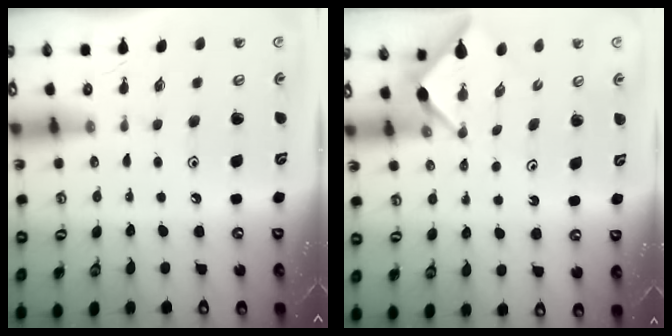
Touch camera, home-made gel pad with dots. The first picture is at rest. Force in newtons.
{"total": 2.5, "press": 2.5, "slide": 0.3}